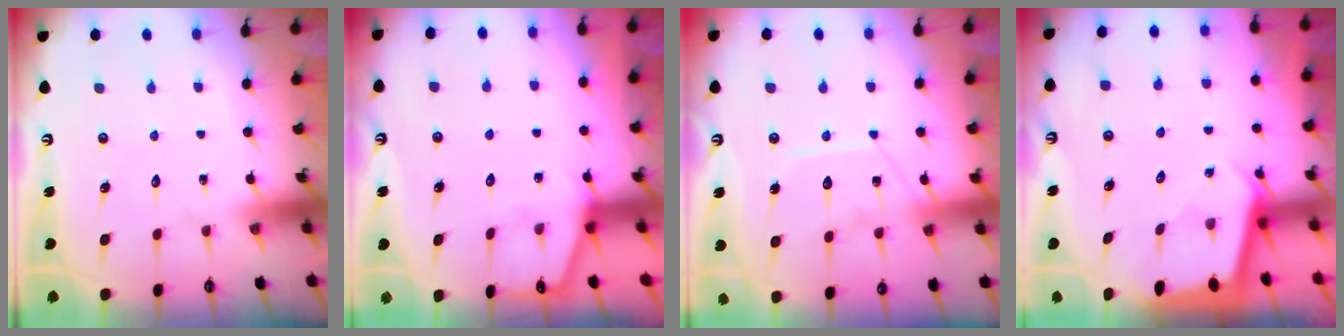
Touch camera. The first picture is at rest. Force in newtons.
{"total": 2.9, "press": 2.9, "slide": 0.5}
{"total": 10.7, "press": 10.7, "slide": 0.9}
{"total": 1.9, "press": 1.9, "slide": 0.1}